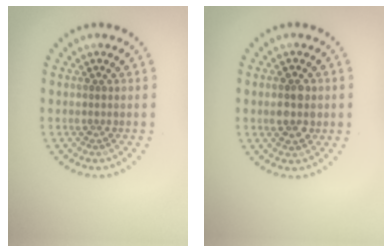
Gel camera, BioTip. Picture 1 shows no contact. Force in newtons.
{"total": 2.8, "press": 2.8, "slide": 0.1}